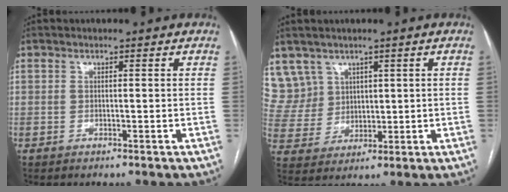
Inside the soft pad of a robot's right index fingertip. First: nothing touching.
{"total": 8.0, "force": [4.9, 6.3, 0.0], "torque": [-0.008, 0.025, 0.113]}